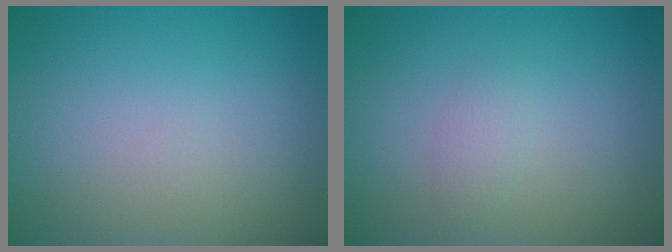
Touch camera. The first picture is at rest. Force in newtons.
{"total": 1.2, "press": 1.2, "slide": 0.0}